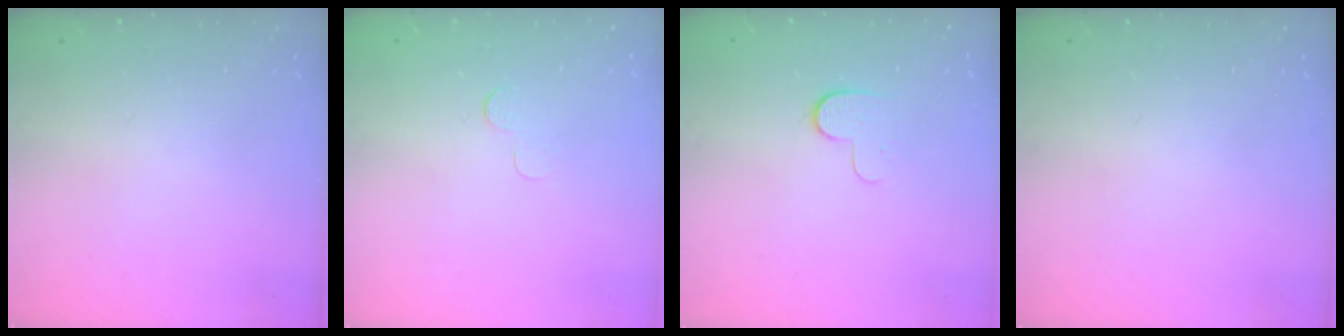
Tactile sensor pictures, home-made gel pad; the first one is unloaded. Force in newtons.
{"total": 3.0, "press": 2.9, "slide": 0.3}
{"total": 5.4, "press": 5.3, "slide": 1.2}
{"total": 0.0}